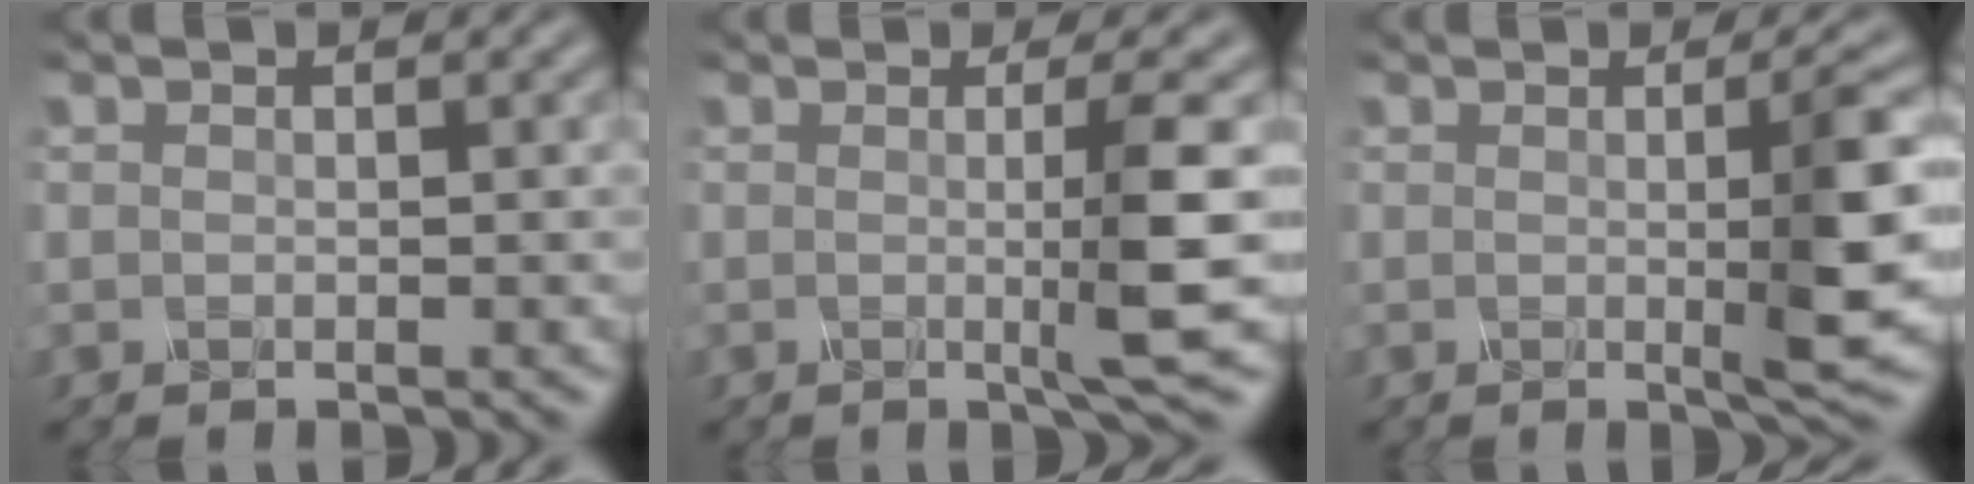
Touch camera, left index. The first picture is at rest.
{"total": 4.4, "force": [-0.1, 0.1, 4.4], "torque": [-0.073, -0.008, -0.001]}
{"total": 5.1, "force": [0.0, 0.7, 5.0], "torque": [-0.079, -0.001, 0.003]}